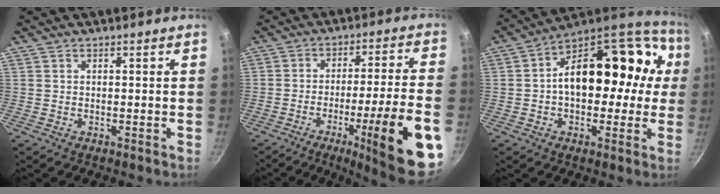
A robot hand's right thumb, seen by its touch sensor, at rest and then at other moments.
{"total": 20.9, "force": [-8.6, 2.8, 18.9], "torque": [-0.245, 0.029, -0.120]}
{"total": 23.8, "force": [2.5, 16.1, 17.3], "torque": [-0.218, 0.058, 0.034]}